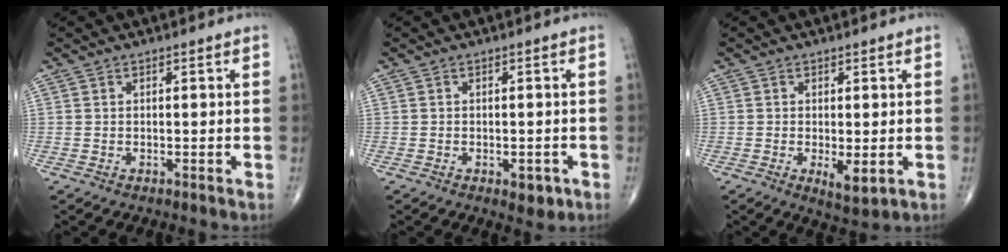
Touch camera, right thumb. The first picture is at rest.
{"total": 3.1, "force": [-1.3, 1.7, 2.3], "torque": [-0.017, 0.005, -0.011]}
{"total": 4.0, "force": [-0.8, 1.4, 3.6], "torque": [-0.057, -0.013, -0.009]}